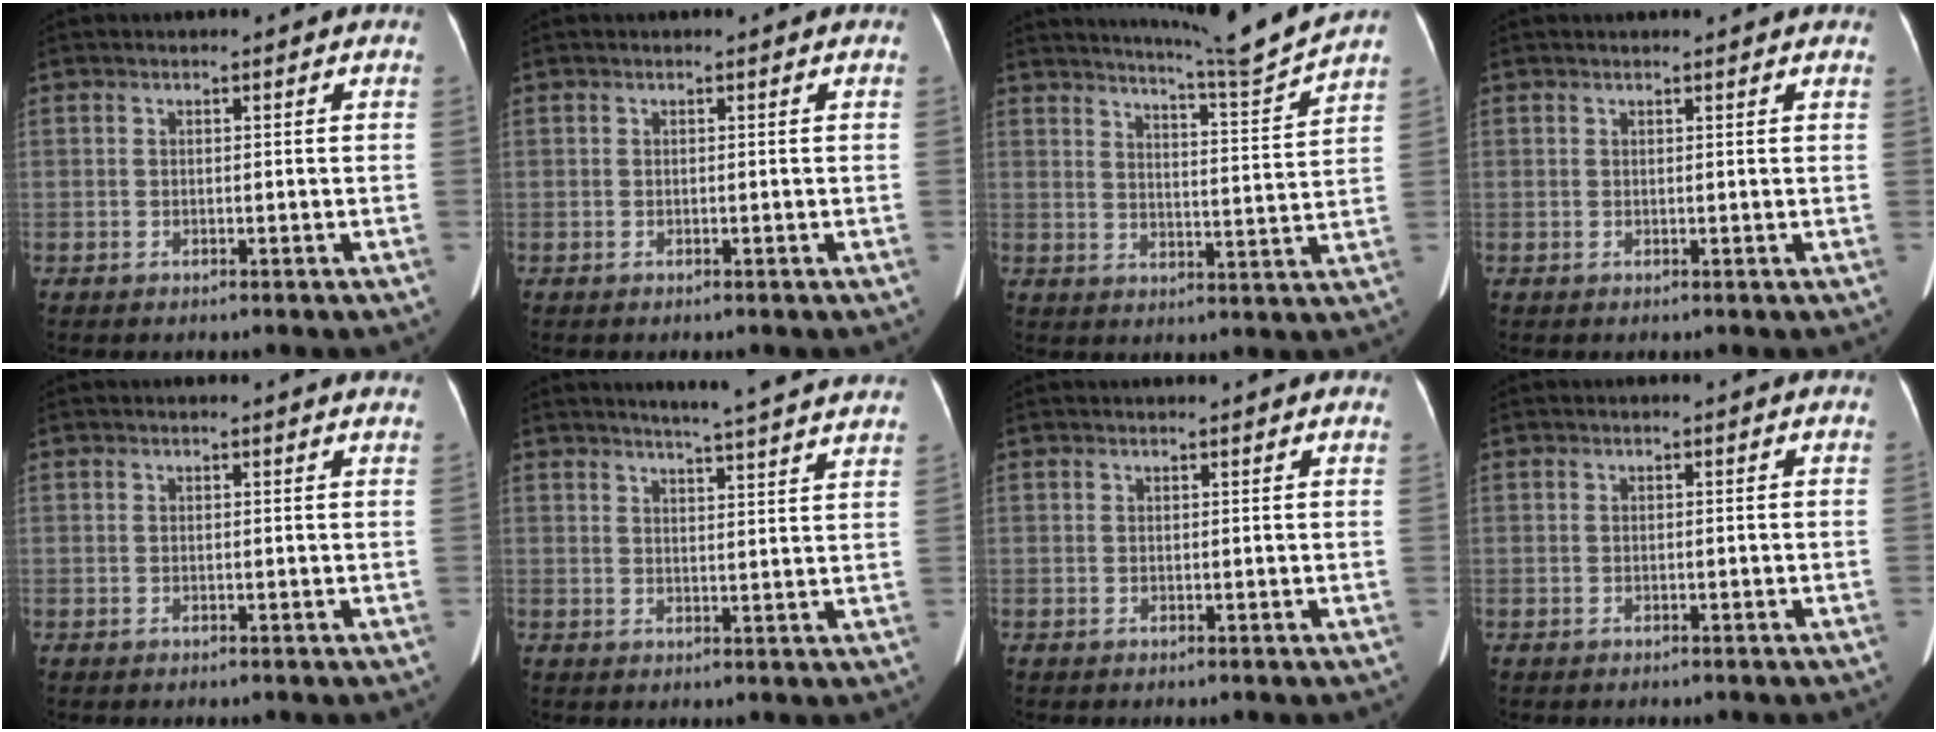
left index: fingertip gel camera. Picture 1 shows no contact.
{"total": 0.0}
{"total": 11.1, "force": [10.3, -3.0, 2.9], "torque": [-0.060, -0.049, 0.150]}
{"total": 3.4, "force": [3.1, 0.3, 1.3], "torque": [-0.019, 0.018, 0.033]}
{"total": 3.3, "force": [3.2, 0.1, 0.9], "torque": [-0.014, 0.006, 0.023]}
{"total": 14.2, "force": [13.2, 0.0, 5.1], "torque": [-0.070, -0.019, 0.153]}
{"total": 3.1, "force": [2.9, 0.2, 1.1], "torque": [-0.018, 0.018, 0.032]}
{"total": 0.0}